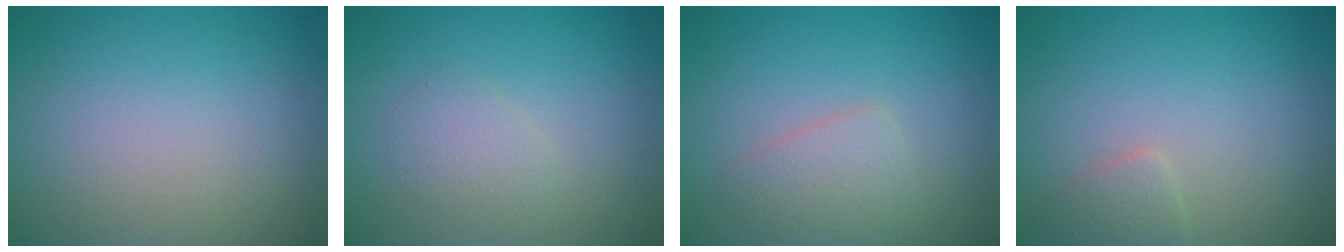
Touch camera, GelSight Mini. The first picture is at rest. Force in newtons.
{"total": 1.6, "press": 1.6, "slide": 0.1}
{"total": 2.4, "press": 2.4, "slide": 0.1}
{"total": 1.4, "press": 1.4, "slide": 0.1}